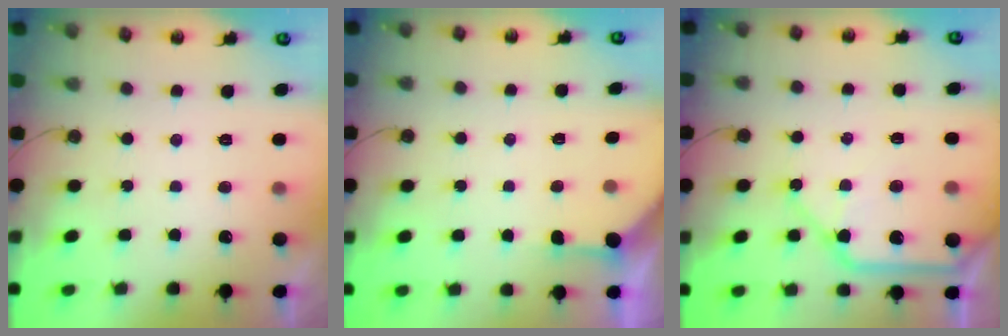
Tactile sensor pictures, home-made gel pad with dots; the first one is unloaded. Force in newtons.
{"total": 2.1, "press": 2.1, "slide": 0.3}
{"total": 12.1, "press": 11.9, "slide": 1.6}